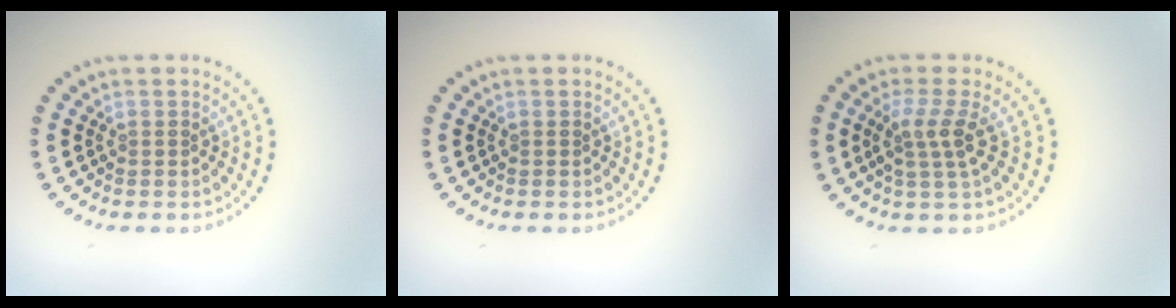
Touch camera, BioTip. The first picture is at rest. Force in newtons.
{"total": 0.0}
{"total": 2.8, "press": 2.1, "slide": 1.9}